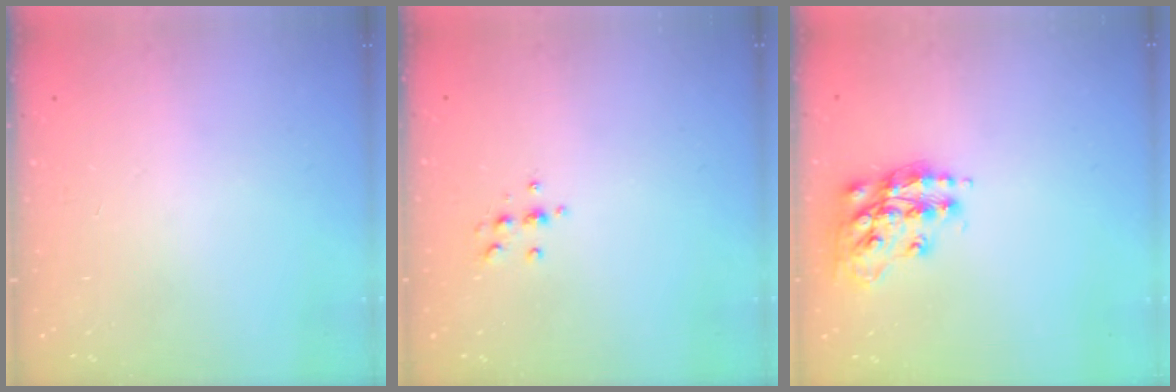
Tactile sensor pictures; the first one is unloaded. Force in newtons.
{"total": 5.4, "press": 5.2, "slide": 1.4}
{"total": 14.5, "press": 14.5, "slide": 1.0}